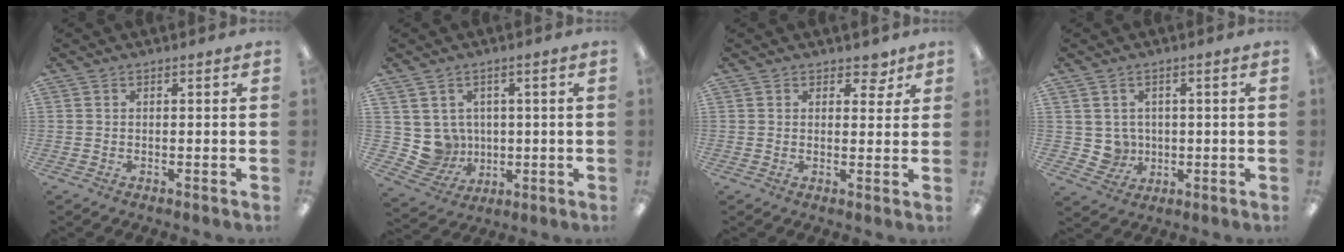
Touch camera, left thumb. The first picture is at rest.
{"total": 7.1, "force": [1.7, 6.8, 0.7], "torque": [-0.039, -0.011, 0.043]}
{"total": 4.0, "force": [2.7, 2.5, 1.5], "torque": [-0.004, -0.012, 0.043]}
{"total": 4.5, "force": [0.9, 4.4, 0.6], "torque": [-0.009, 0.002, 0.018]}